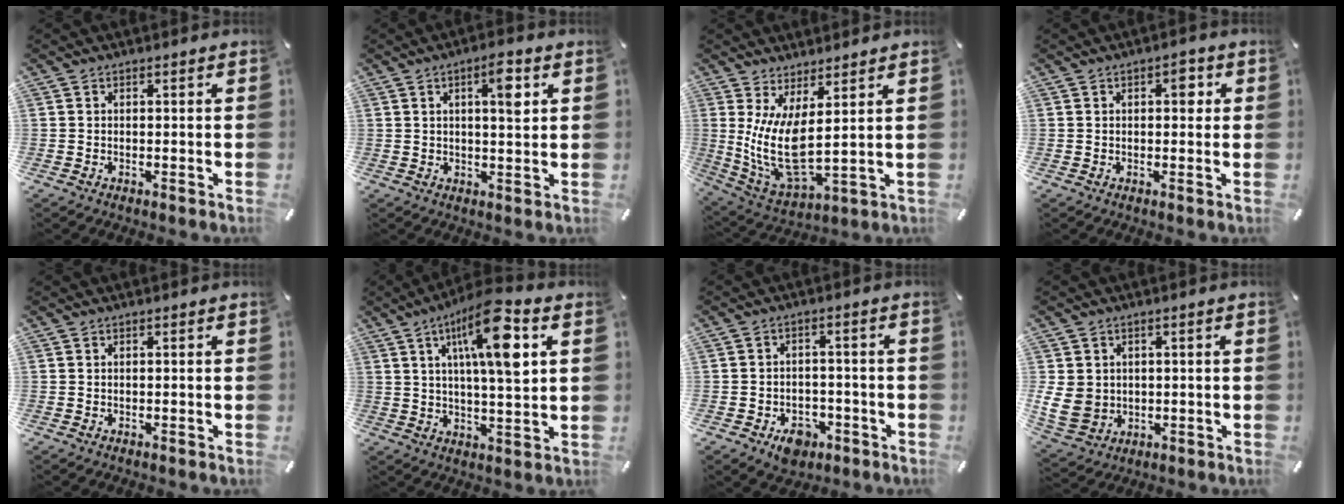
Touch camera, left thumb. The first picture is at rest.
{"total": 6.3, "force": [2.3, 1.8, 5.6], "torque": [-0.082, -0.008, 0.031]}
{"total": 11.7, "force": [2.8, 4.5, 10.4], "torque": [-0.235, -0.032, 0.058]}
{"total": 3.2, "force": [0.7, 1.9, 2.5], "torque": [-0.020, -0.003, 0.002]}
{"total": 0.0}
{"total": 15.7, "force": [6.3, 4.2, 13.7], "torque": [-0.239, -0.011, 0.096]}
{"total": 6.6, "force": [-3.5, 4.7, 3.1], "torque": [-0.045, 0.018, -0.061]}
{"total": 7.3, "force": [0.5, 6.6, 3.0], "torque": [-0.073, -0.001, 0.012]}